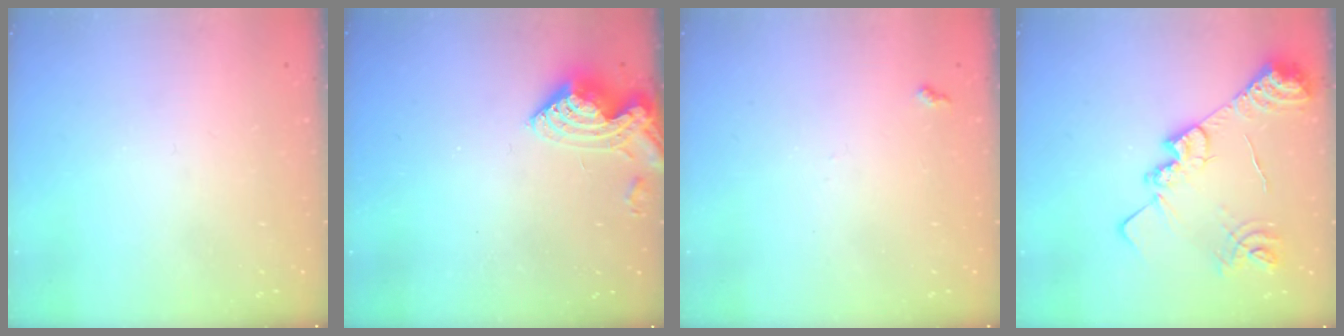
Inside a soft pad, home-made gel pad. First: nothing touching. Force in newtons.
{"total": 8.2, "press": 8.2, "slide": 0.9}
{"total": 5.2, "press": 5.2, "slide": 0.7}
{"total": 18.5, "press": 18.4, "slide": 1.4}